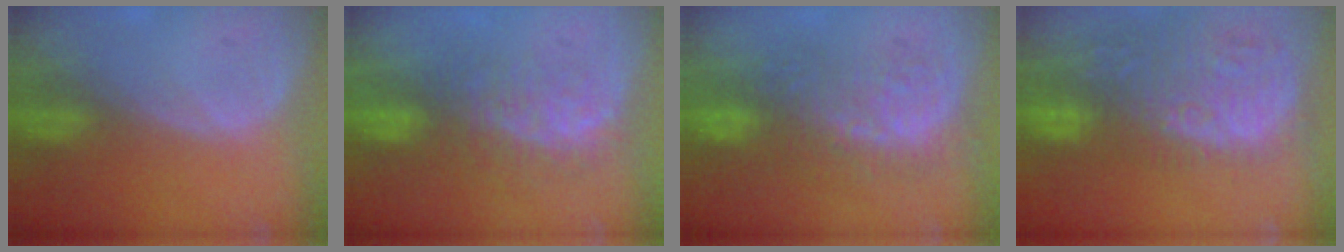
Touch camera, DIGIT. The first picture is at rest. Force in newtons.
{"total": 8.0, "press": 7.4, "slide": 3.0}
{"total": 8.8, "press": 8.6, "slide": 1.7}
{"total": 14.6, "press": 12.6, "slide": 7.4}